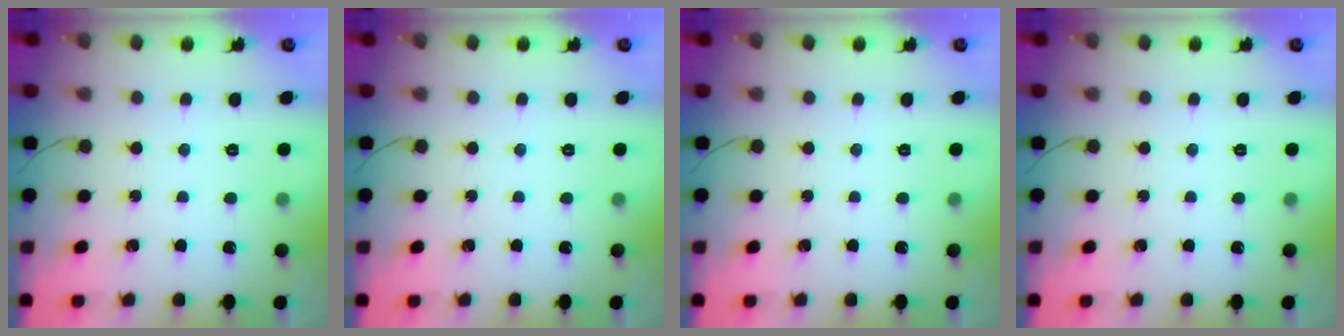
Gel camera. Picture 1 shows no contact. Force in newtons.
{"total": 0.0}
{"total": 0.0}
{"total": 0.0}